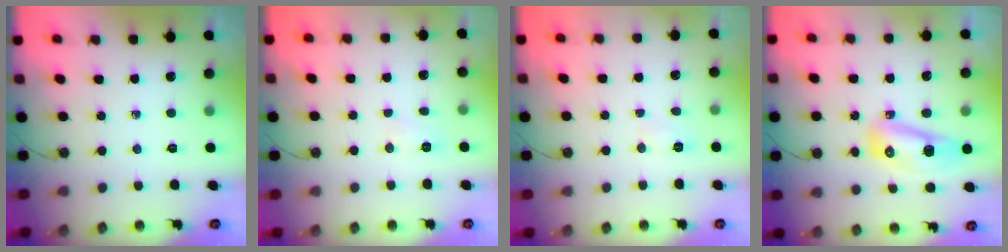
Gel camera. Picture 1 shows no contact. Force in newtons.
{"total": 5.1, "press": 5.0, "slide": 1.1}
{"total": 3.7, "press": 3.7, "slide": 0.6}
{"total": 10.6, "press": 10.5, "slide": 1.4}